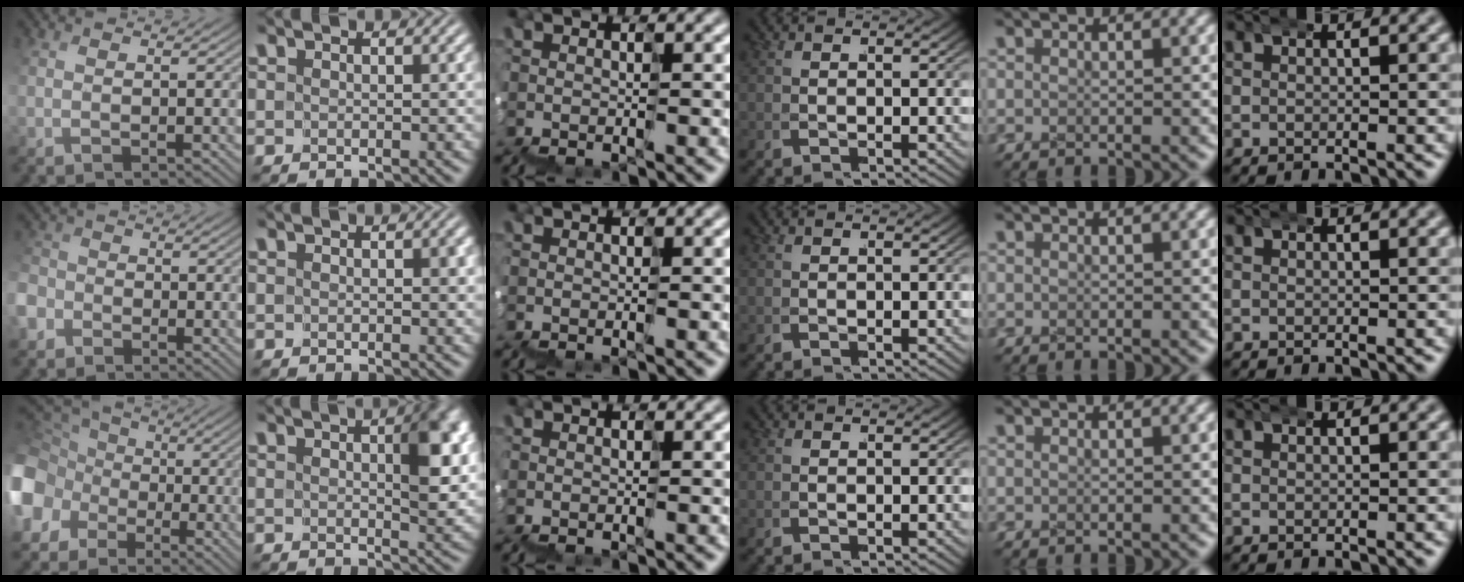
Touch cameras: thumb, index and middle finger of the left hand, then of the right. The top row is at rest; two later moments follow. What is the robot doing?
{"motion": "wrap", "object": "ethernet cable"}